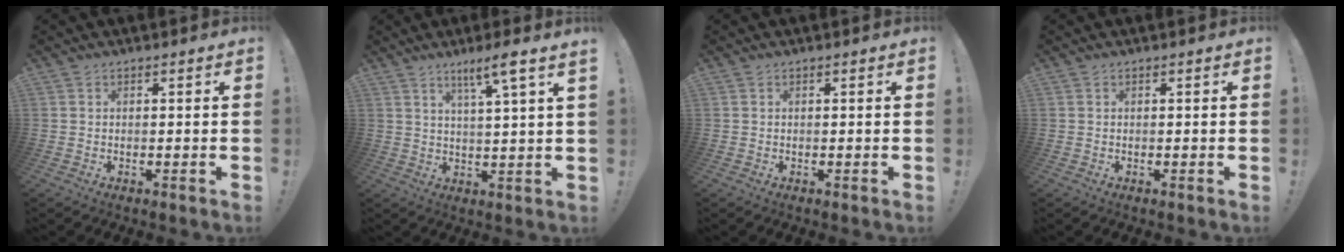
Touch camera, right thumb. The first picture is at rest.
{"total": 6.9, "force": [4.1, -1.2, 5.4], "torque": [-0.082, -0.021, 0.057]}
{"total": 0.0}
{"total": 0.0}